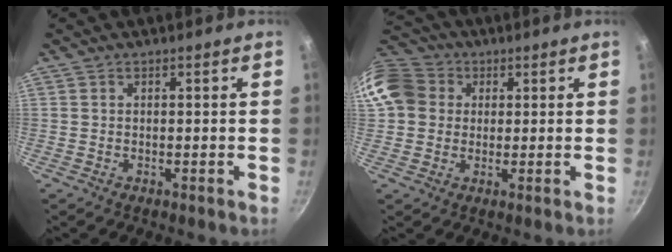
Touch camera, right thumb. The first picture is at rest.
{"total": 13.9, "force": [3.2, 12.1, 6.0], "torque": [-0.118, 0.026, 0.050]}